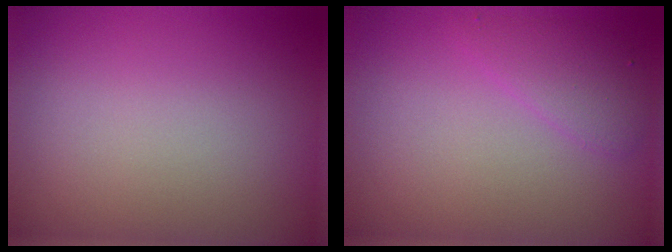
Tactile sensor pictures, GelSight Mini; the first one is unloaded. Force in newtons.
{"total": 2.0, "press": 2.0, "slide": 0.1}